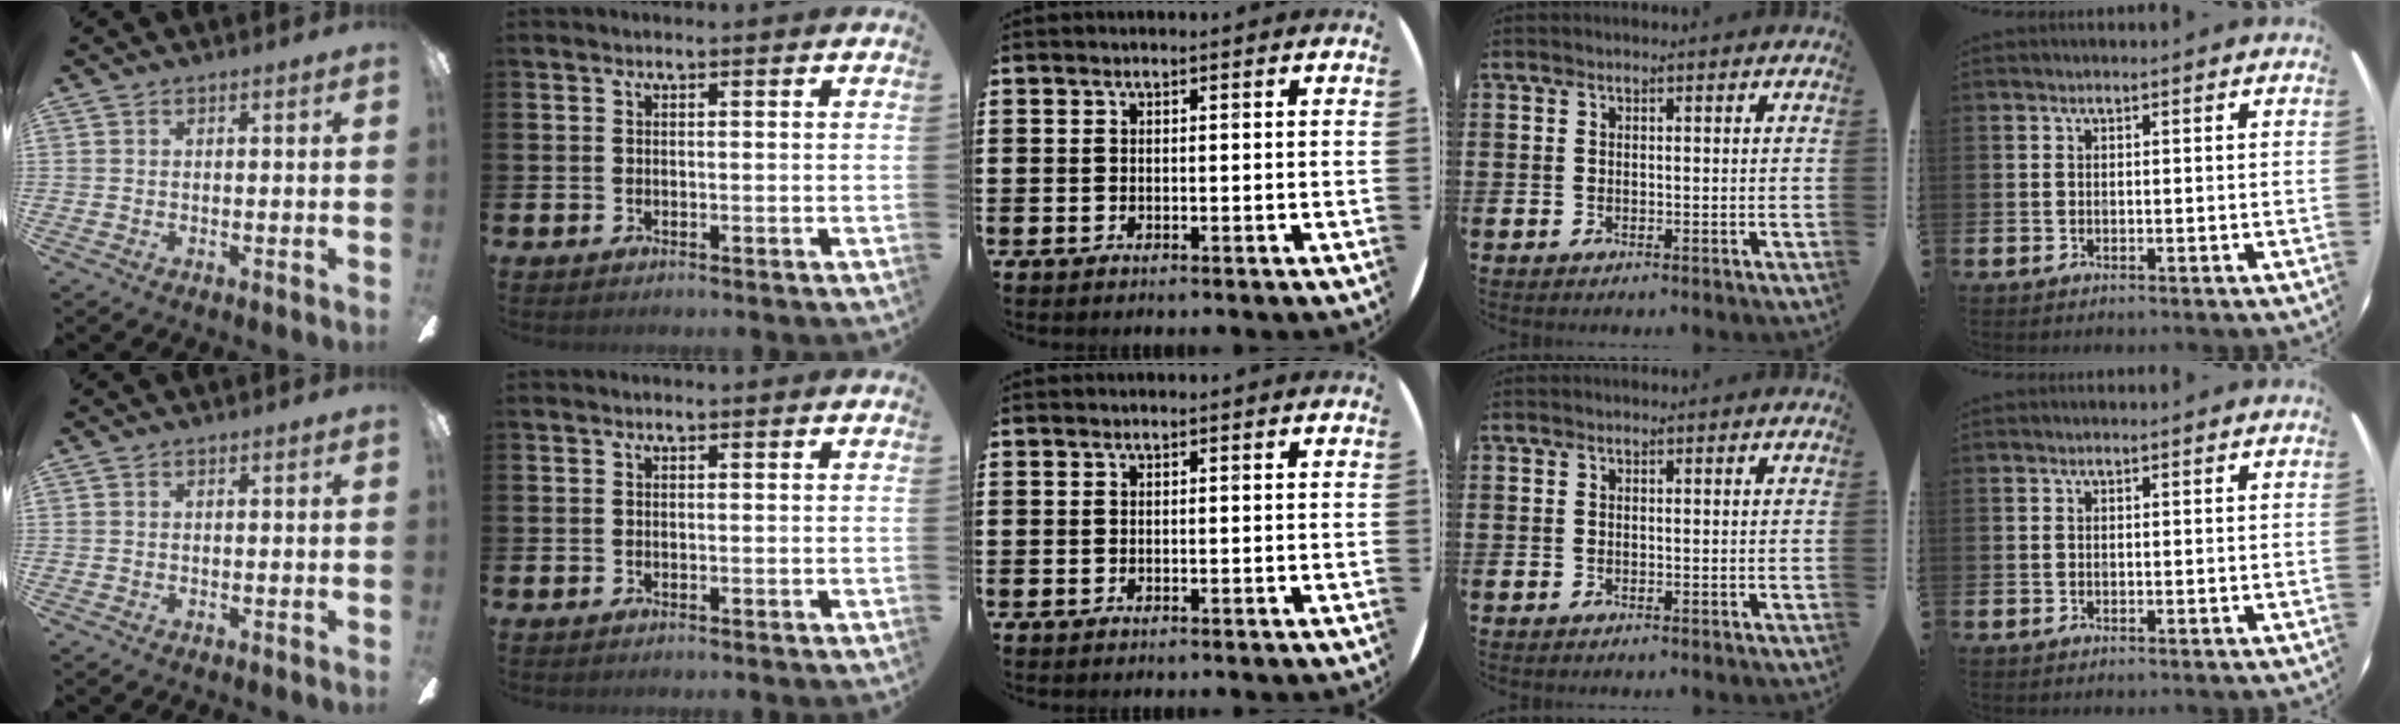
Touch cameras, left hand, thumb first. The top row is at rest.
{}